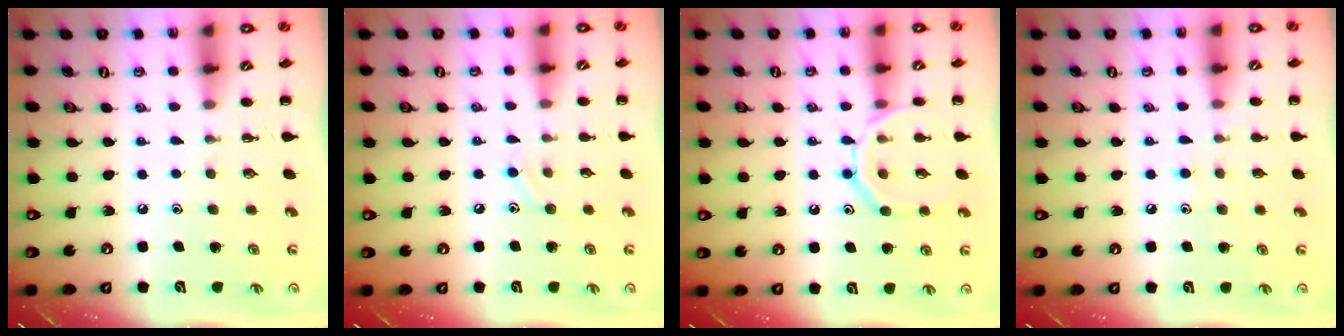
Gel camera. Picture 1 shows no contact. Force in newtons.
{"total": 6.3, "press": 5.9, "slide": 2.1}
{"total": 12.3, "press": 12.3, "slide": 1.1}
{"total": 6.6, "press": 6.2, "slide": 2.2}